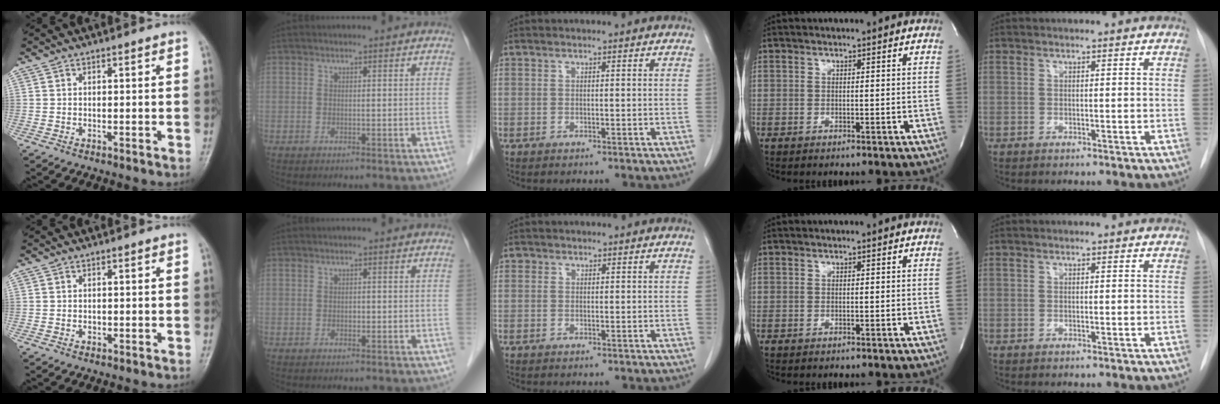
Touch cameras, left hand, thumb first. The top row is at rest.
{"thumb": {"total": 0.6, "force": [0.0, 0.5, 0.3], "torque": [-0.004, 0.000, 0.000]}, "index": {"total": 0.5, "force": [-0.1, 0.4, 0.4], "torque": [-0.005, 0.002, -0.004]}}